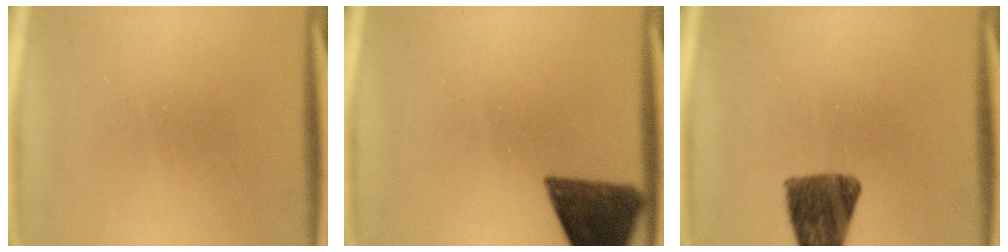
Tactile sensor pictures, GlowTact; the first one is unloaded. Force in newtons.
{"total": 10.6}
{"total": 8.6}